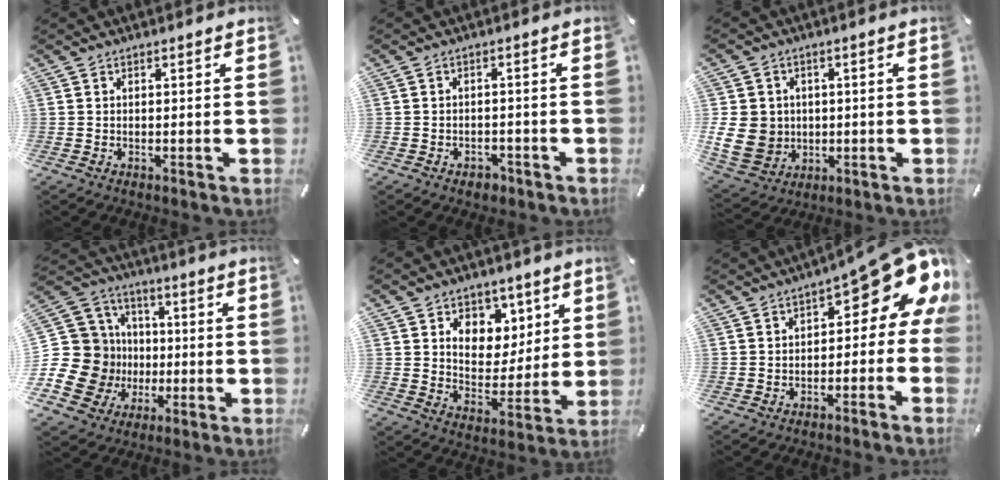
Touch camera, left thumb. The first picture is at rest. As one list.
[{"total": 2.7, "force": [-1.7, 2.0, 0.9], "torque": [-0.014, 0.009, -0.033]}, {"total": 10.9, "force": [-0.1, 9.9, 4.4], "torque": [-0.100, 0.002, 0.000]}, {"total": 19.8, "force": [-3.0, 18.4, 6.7], "torque": [-0.149, 0.005, -0.027]}, {"total": 8.9, "force": [4.1, 7.6, 2.3], "torque": [-0.017, -0.038, 0.071]}, {"total": 13.0, "force": [5.6, 5.9, 10.1], "torque": [-0.123, -0.050, 0.088]}]